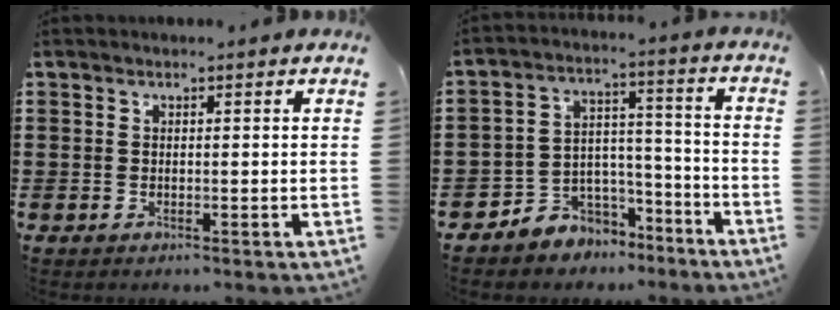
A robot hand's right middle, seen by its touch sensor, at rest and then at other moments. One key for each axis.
{"total": 4.9, "fx": -4.0, "fy": 2.8, "fz": -0.5, "tx": -0.002, "ty": 0.008, "tz": -0.083}